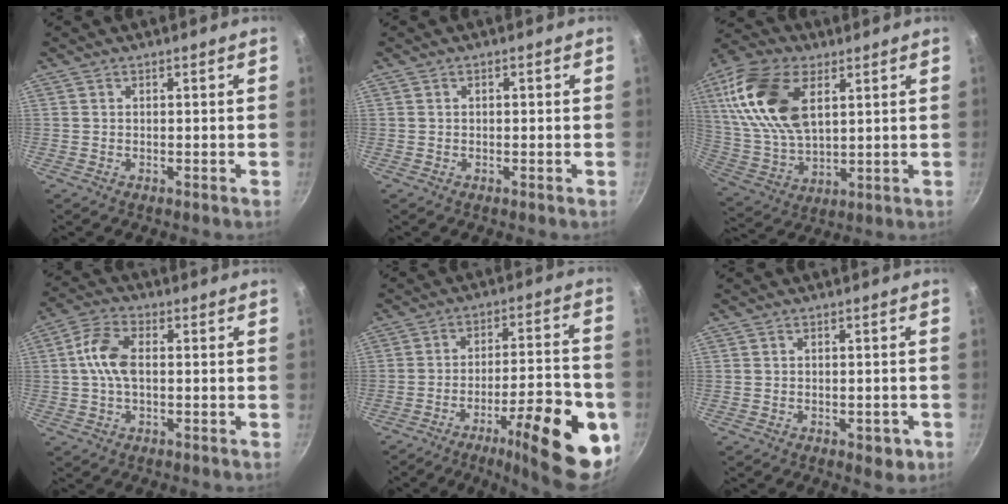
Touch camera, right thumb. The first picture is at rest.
{"total": 0.6, "force": [0.0, 0.4, 0.4], "torque": [-0.005, 0.005, 0.001]}
{"total": 19.6, "force": [6.9, 11.0, 14.7], "torque": [-0.280, -0.017, 0.138]}
{"total": 7.9, "force": [0.5, 4.5, 6.4], "torque": [-0.128, 0.021, 0.001]}
{"total": 22.2, "force": [-9.2, 6.5, 19.1], "torque": [-0.228, 0.035, -0.129]}
{"total": 4.0, "force": [-1.6, 2.3, 2.9], "torque": [-0.022, 0.010, -0.014]}